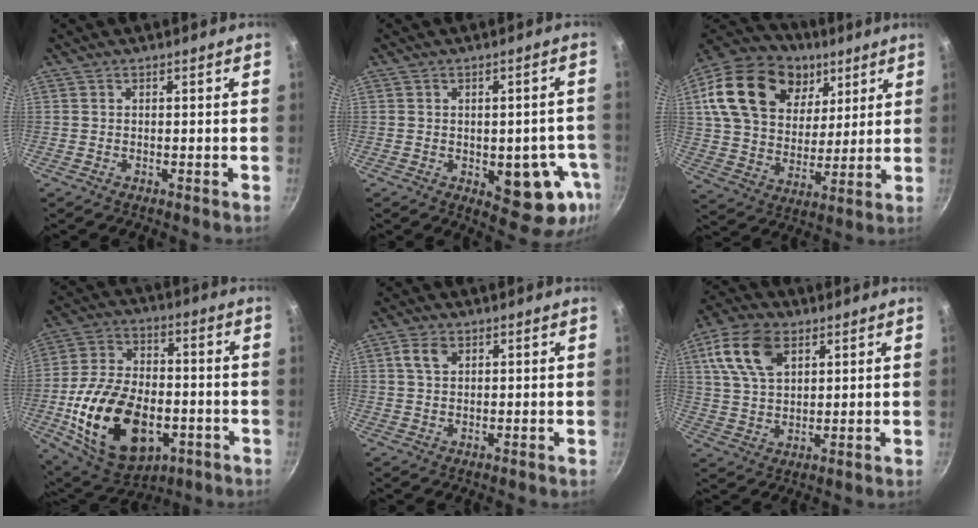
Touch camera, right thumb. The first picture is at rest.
{"total": 12.0, "force": [-3.1, 6.3, 9.7], "torque": [-0.061, 0.004, -0.033]}
{"total": 25.2, "force": [10.5, 17.6, 14.7], "torque": [-0.246, -0.013, 0.181]}
{"total": 23.9, "force": [-6.2, 14.7, 17.8], "torque": [-0.307, 0.024, -0.091]}
{"total": 3.6, "force": [1.5, 2.3, 2.4], "torque": [-0.038, 0.002, 0.027]}
{"total": 12.3, "force": [5.2, 7.4, 8.3], "torque": [-0.145, -0.002, 0.096]}